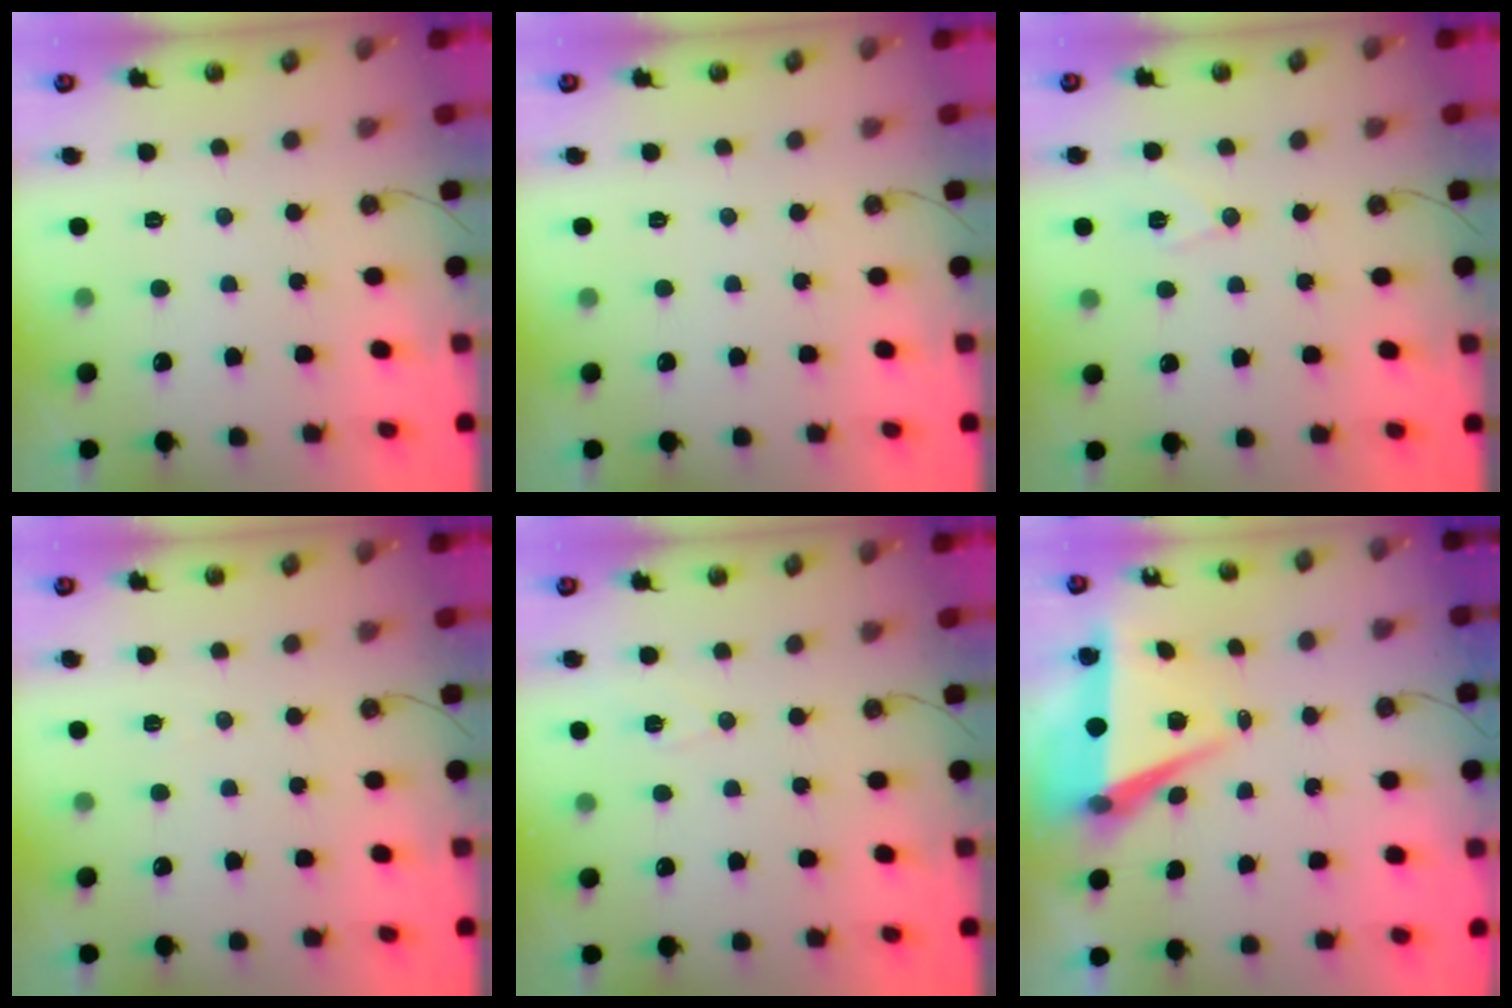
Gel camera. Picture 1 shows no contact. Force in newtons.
{"total": 0.0}
{"total": 7.3, "press": 7.2, "slide": 1.0}
{"total": 5.3, "press": 2.9, "slide": 4.4}
{"total": 4.9, "press": 4.2, "slide": 2.4}
{"total": 7.2, "press": 5.8, "slide": 4.3}